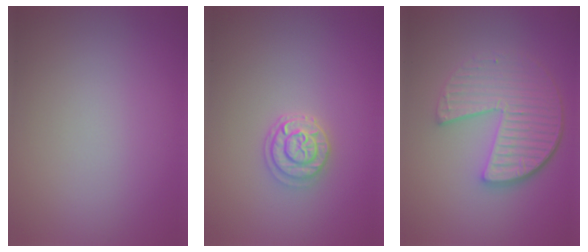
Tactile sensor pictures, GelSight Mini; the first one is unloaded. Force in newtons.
{"total": 2.2, "press": 2.0, "slide": 0.8}
{"total": 5.7, "press": 4.2, "slide": 3.9}